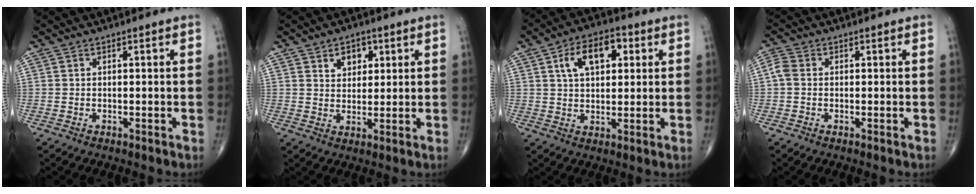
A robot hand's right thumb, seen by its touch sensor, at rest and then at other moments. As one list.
[{"total": 5.1, "force": [2.4, 3.5, 2.8], "torque": [-0.016, -0.011, 0.036]}, {"total": 10.4, "force": [3.4, 5.9, 7.8], "torque": [-0.111, 0.009, 0.050]}, {"total": 2.4, "force": [-0.1, 1.9, 1.6], "torque": [-0.037, 0.006, -0.012]}]